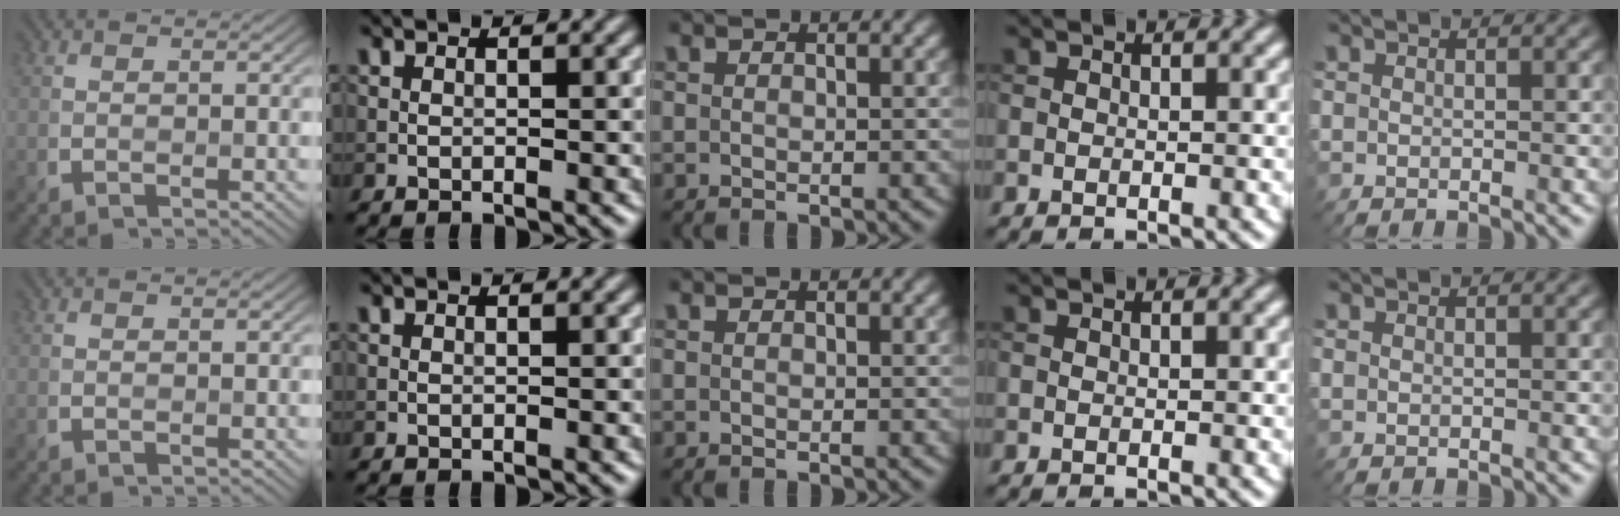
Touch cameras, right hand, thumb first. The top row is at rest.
{}